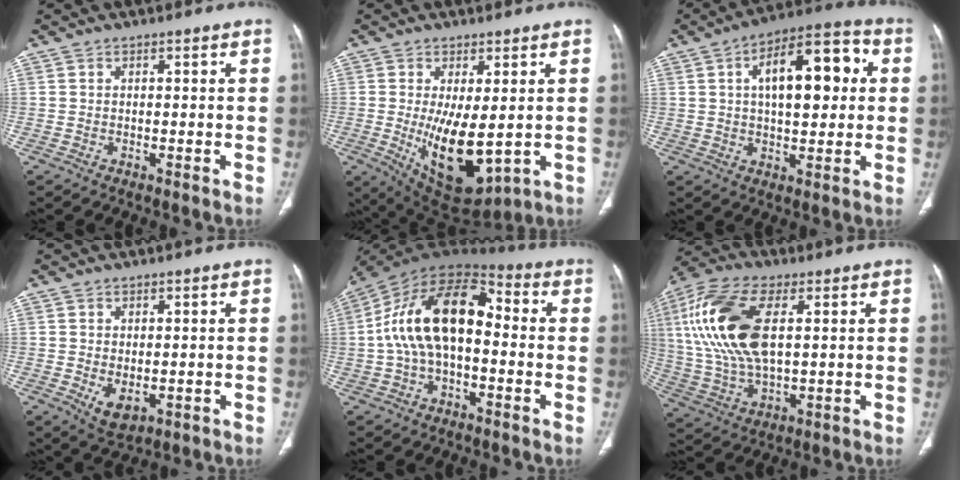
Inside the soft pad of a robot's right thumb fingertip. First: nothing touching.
{"total": 12.6, "force": [-1.1, 5.4, 11.4], "torque": [-0.180, -0.028, 0.007]}
{"total": 16.3, "force": [3.4, 7.6, 14.0], "torque": [-0.184, 0.022, 0.048]}
{"total": 4.1, "force": [-0.7, 2.4, 3.2], "torque": [-0.049, -0.006, 0.004]}
{"total": 17.8, "force": [-0.3, 9.8, 14.8], "torque": [-0.259, 0.051, -0.015]}
{"total": 19.5, "force": [4.2, 9.5, 16.5], "torque": [-0.359, 0.002, 0.079]}